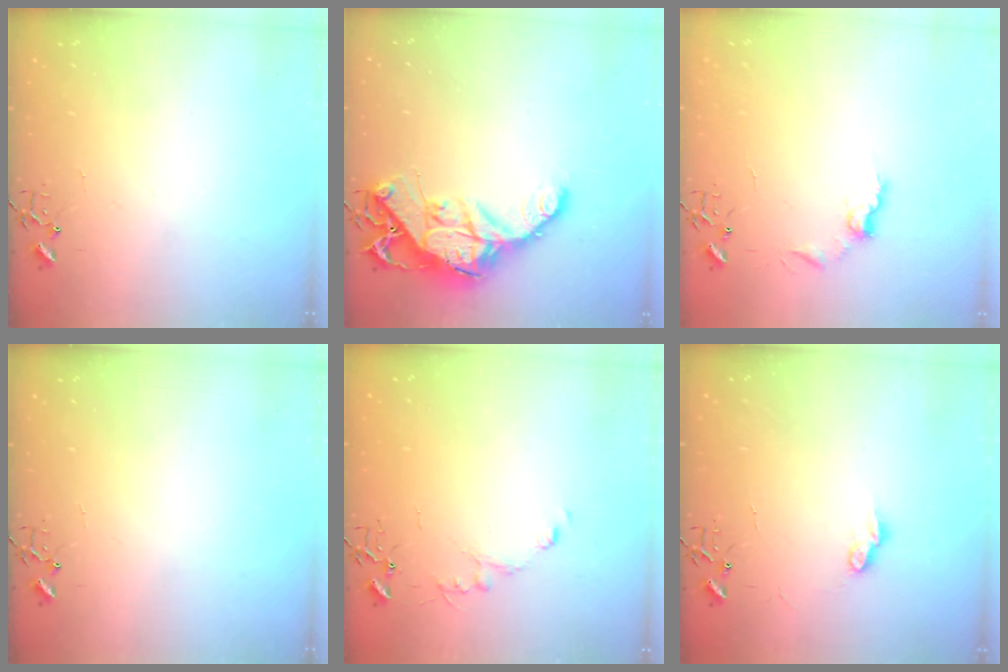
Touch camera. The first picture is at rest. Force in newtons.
{"total": 16.1, "press": 16.1, "slide": 1.6}
{"total": 7.8, "press": 7.8, "slide": 0.4}
{"total": 0.0}
{"total": 5.5, "press": 5.5, "slide": 0.6}
{"total": 6.9, "press": 6.9, "slide": 0.2}